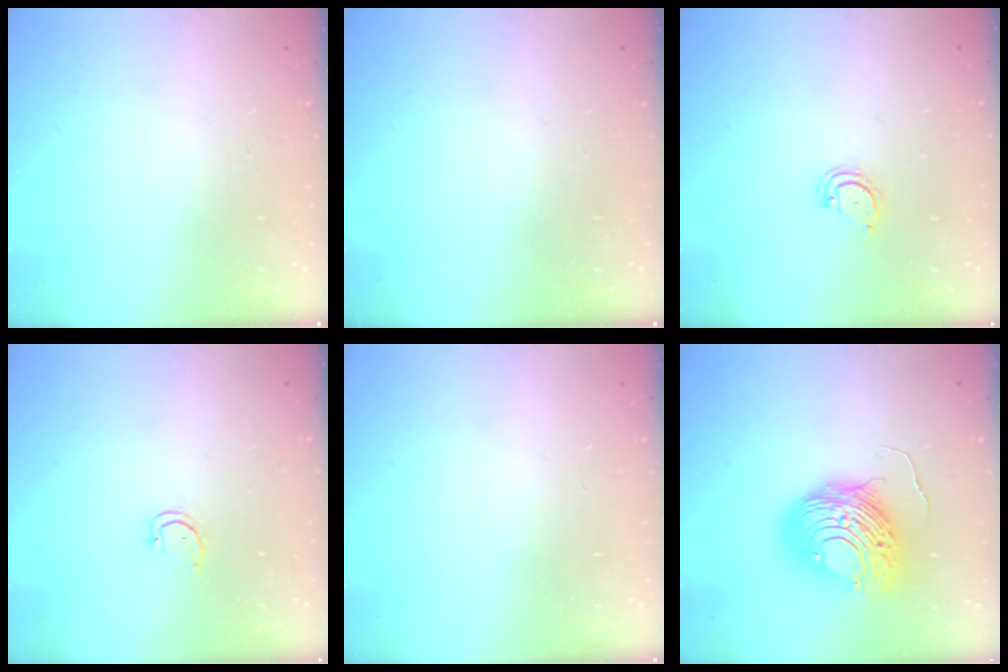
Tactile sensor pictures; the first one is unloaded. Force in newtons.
{"total": 0.0}
{"total": 2.5, "press": 2.5, "slide": 0.2}
{"total": 2.6, "press": 2.6, "slide": 0.2}
{"total": 0.0}
{"total": 12.7, "press": 12.7, "slide": 1.3}